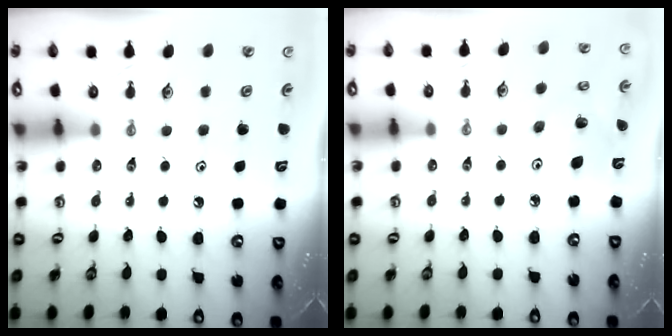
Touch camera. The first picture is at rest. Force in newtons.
{"total": 4.3, "press": 4.0, "slide": 1.6}